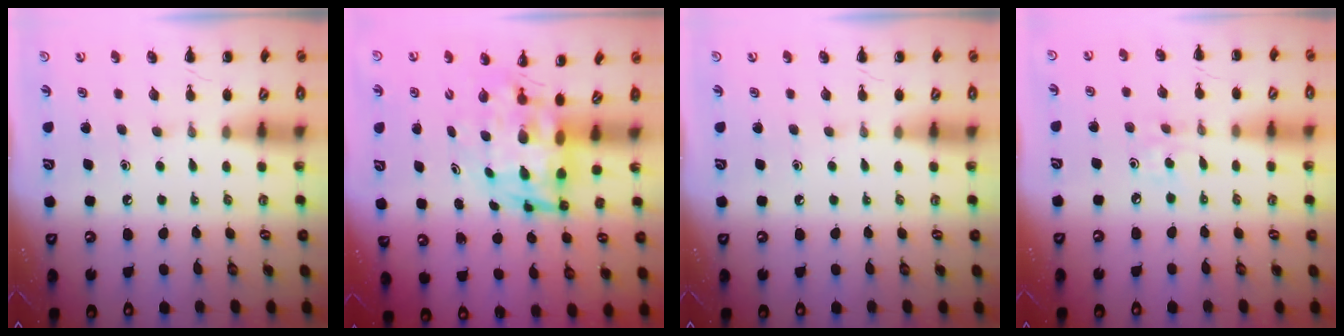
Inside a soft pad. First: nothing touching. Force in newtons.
{"total": 5.8, "press": 5.6, "slide": 1.7}
{"total": 0.0}
{"total": 2.4, "press": 2.2, "slide": 0.8}